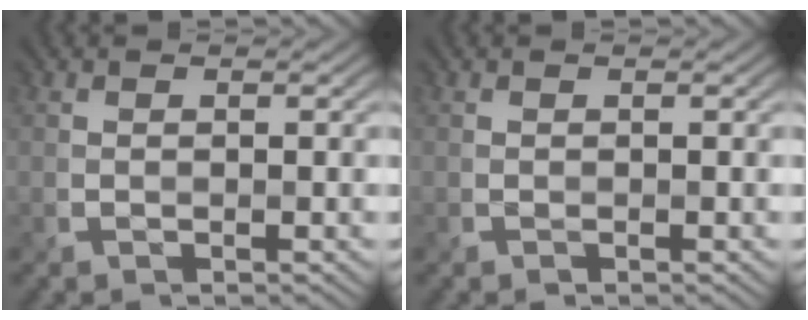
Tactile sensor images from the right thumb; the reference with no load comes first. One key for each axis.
{"total": 0.0}